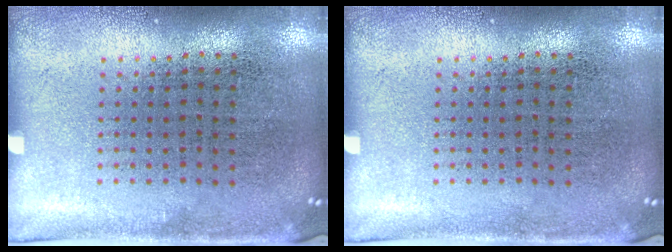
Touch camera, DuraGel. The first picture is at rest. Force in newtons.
{"total": 0.0}